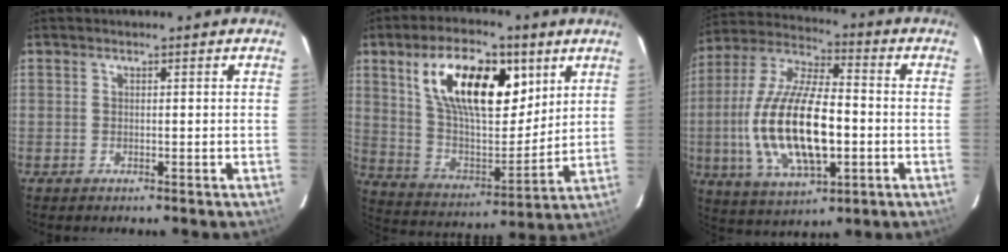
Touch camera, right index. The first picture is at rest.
{"total": 20.4, "force": [8.9, 9.6, 15.7], "torque": [-0.273, 0.013, 0.163]}
{"total": 20.4, "force": [-3.4, 8.2, 18.4], "torque": [-0.377, -0.008, -0.057]}